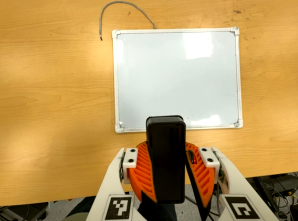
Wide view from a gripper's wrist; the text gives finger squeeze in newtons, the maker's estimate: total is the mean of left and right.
{"total": 10.6, "left": 10.7, "right": 10.6}